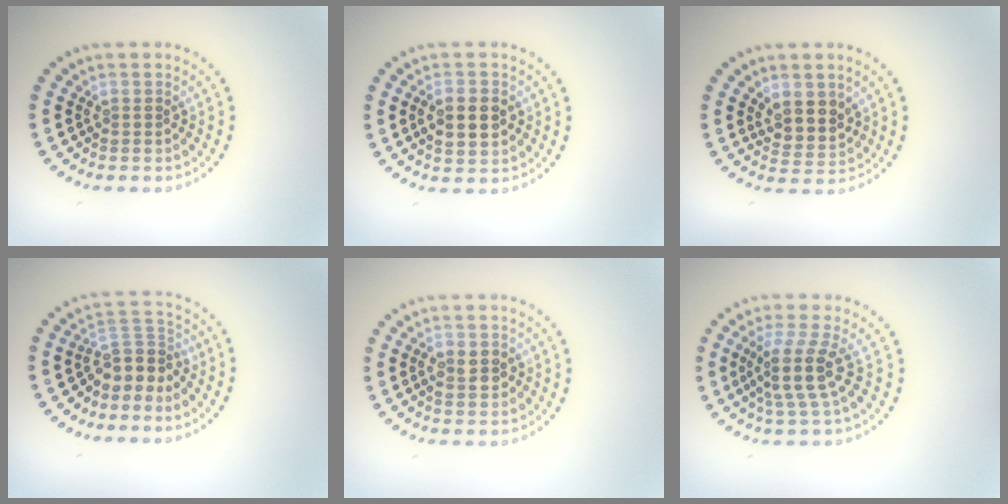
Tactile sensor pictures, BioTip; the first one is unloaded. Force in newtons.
{"total": 4.4, "press": 4.4, "slide": 0.3}
{"total": 3.0, "press": 2.7, "slide": 1.3}
{"total": 3.5, "press": 2.5, "slide": 2.4}
{"total": 2.3, "press": 2.3, "slide": 0.2}
{"total": 3.9, "press": 3.0, "slide": 2.5}